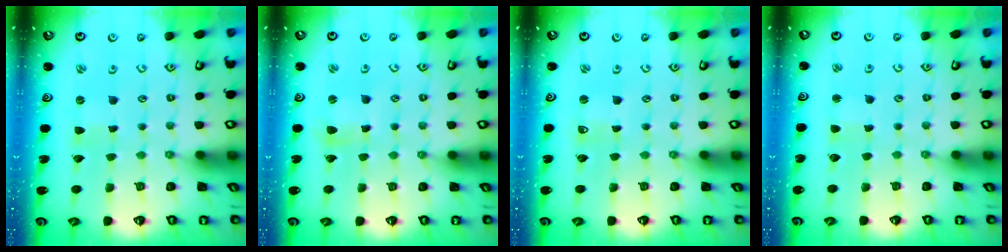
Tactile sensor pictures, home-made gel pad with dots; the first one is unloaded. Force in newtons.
{"total": 3.1, "press": 3.1, "slide": 0.3}
{"total": 0.0}
{"total": 2.0, "press": 2.0, "slide": 0.3}